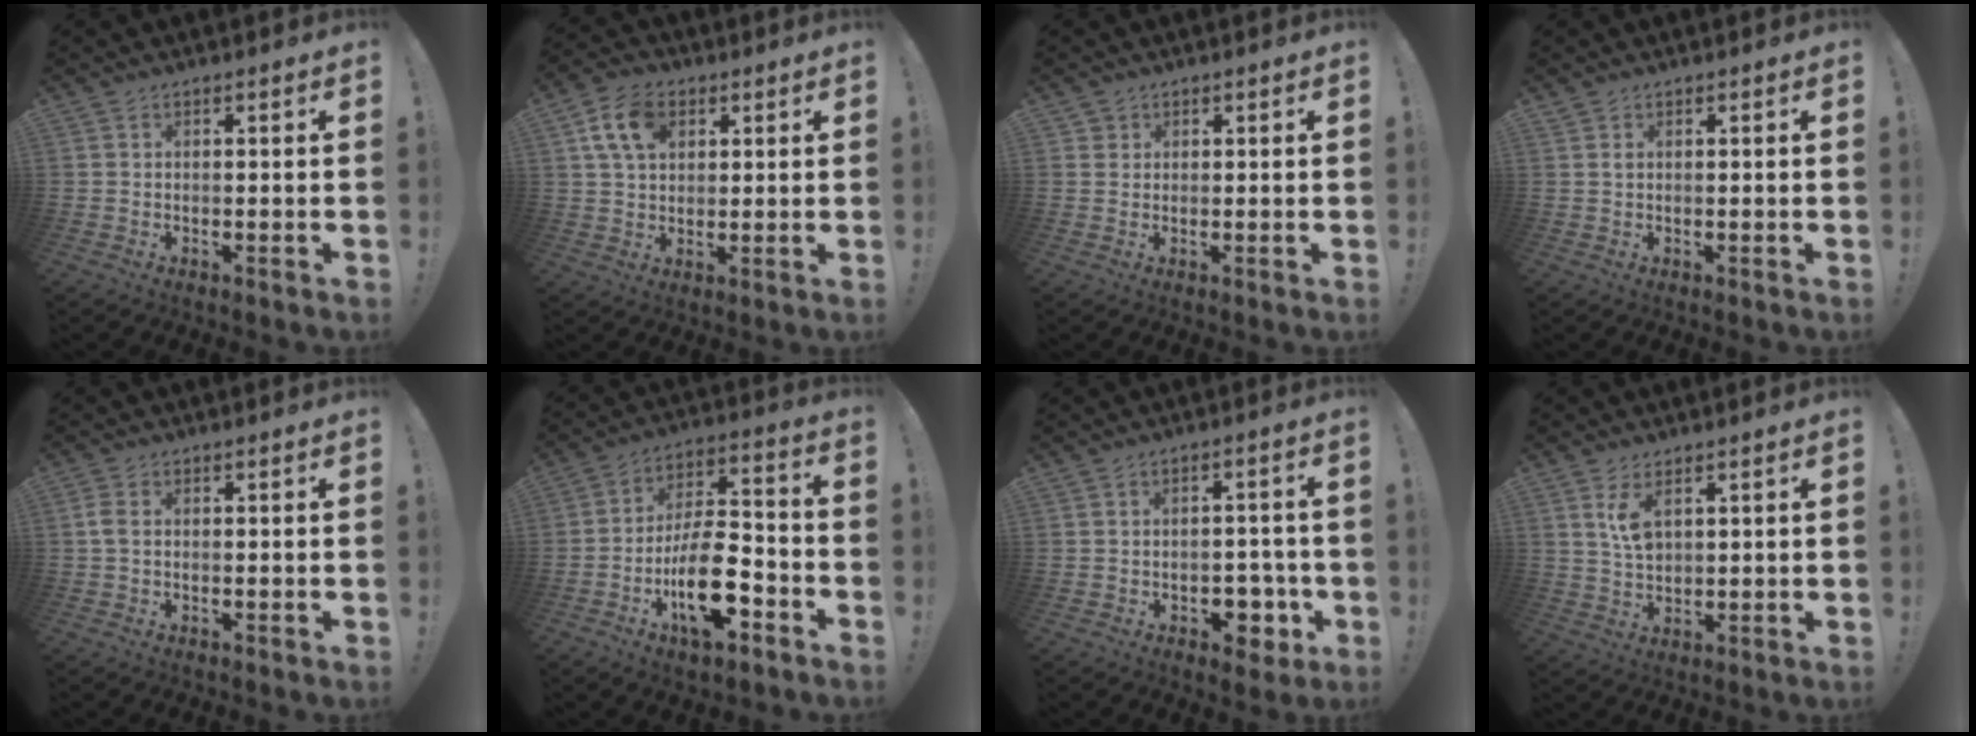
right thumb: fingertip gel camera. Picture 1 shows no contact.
{"total": 10.9, "force": [4.3, 7.4, 6.8], "torque": [-0.123, 0.003, 0.083]}
{"total": 1.6, "force": [1.0, 1.3, 0.2], "torque": [0.002, -0.004, 0.017]}
{"total": 0.5, "force": [0.4, 0.1, 0.4], "torque": [-0.001, -0.004, 0.006]}
{"total": 2.4, "force": [0.1, 1.4, 1.9], "torque": [-0.039, 0.008, 0.003]}
{"total": 19.0, "force": [-8.0, 8.7, 14.9], "torque": [-0.262, 0.051, -0.124]}
{"total": 8.0, "force": [-2.9, 5.7, 4.8], "torque": [-0.039, 0.018, -0.044]}
{"total": 5.7, "force": [2.6, 2.7, 4.3], "torque": [-0.071, -0.012, 0.045]}